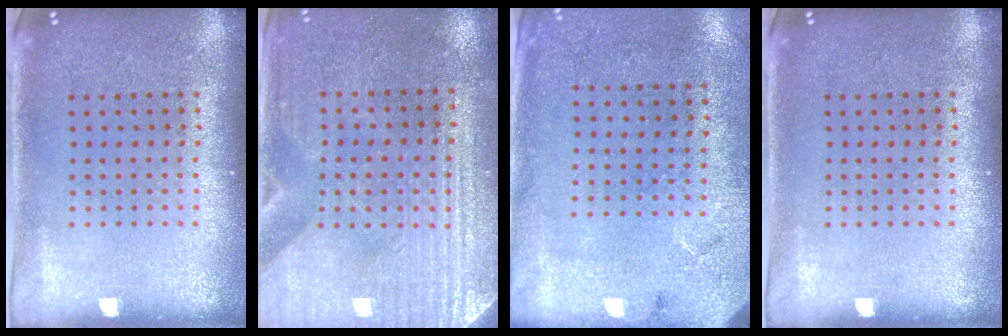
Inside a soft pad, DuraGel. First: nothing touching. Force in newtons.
{"total": 3.4, "press": 3.2, "slide": 1.2}
{"total": 2.7, "press": 2.2, "slide": 1.7}
{"total": 0.0}